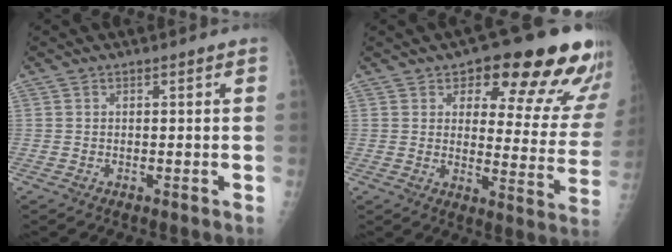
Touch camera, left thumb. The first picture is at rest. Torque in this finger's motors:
{"motor_torque": [0.45, 0.50, -0.15, -0.35, 0.15]}